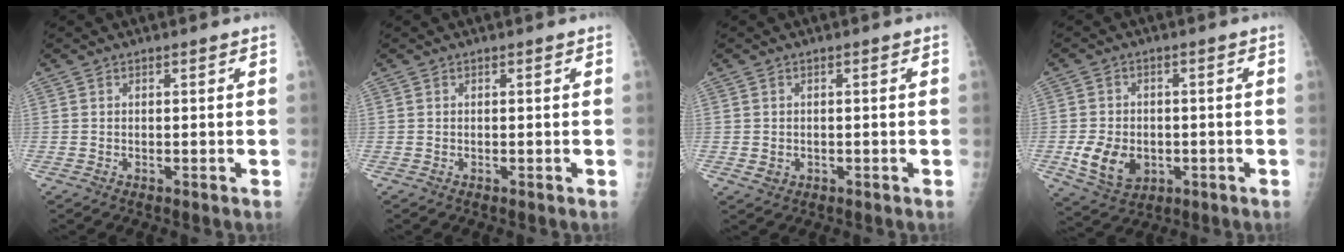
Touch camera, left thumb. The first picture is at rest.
{"total": 0.0}
{"total": 1.8, "force": [-0.3, 1.6, 0.8], "torque": [-0.008, 0.001, 0.003]}
{"total": 8.9, "force": [-2.0, 6.7, 5.6], "torque": [-0.085, 0.002, -0.023]}